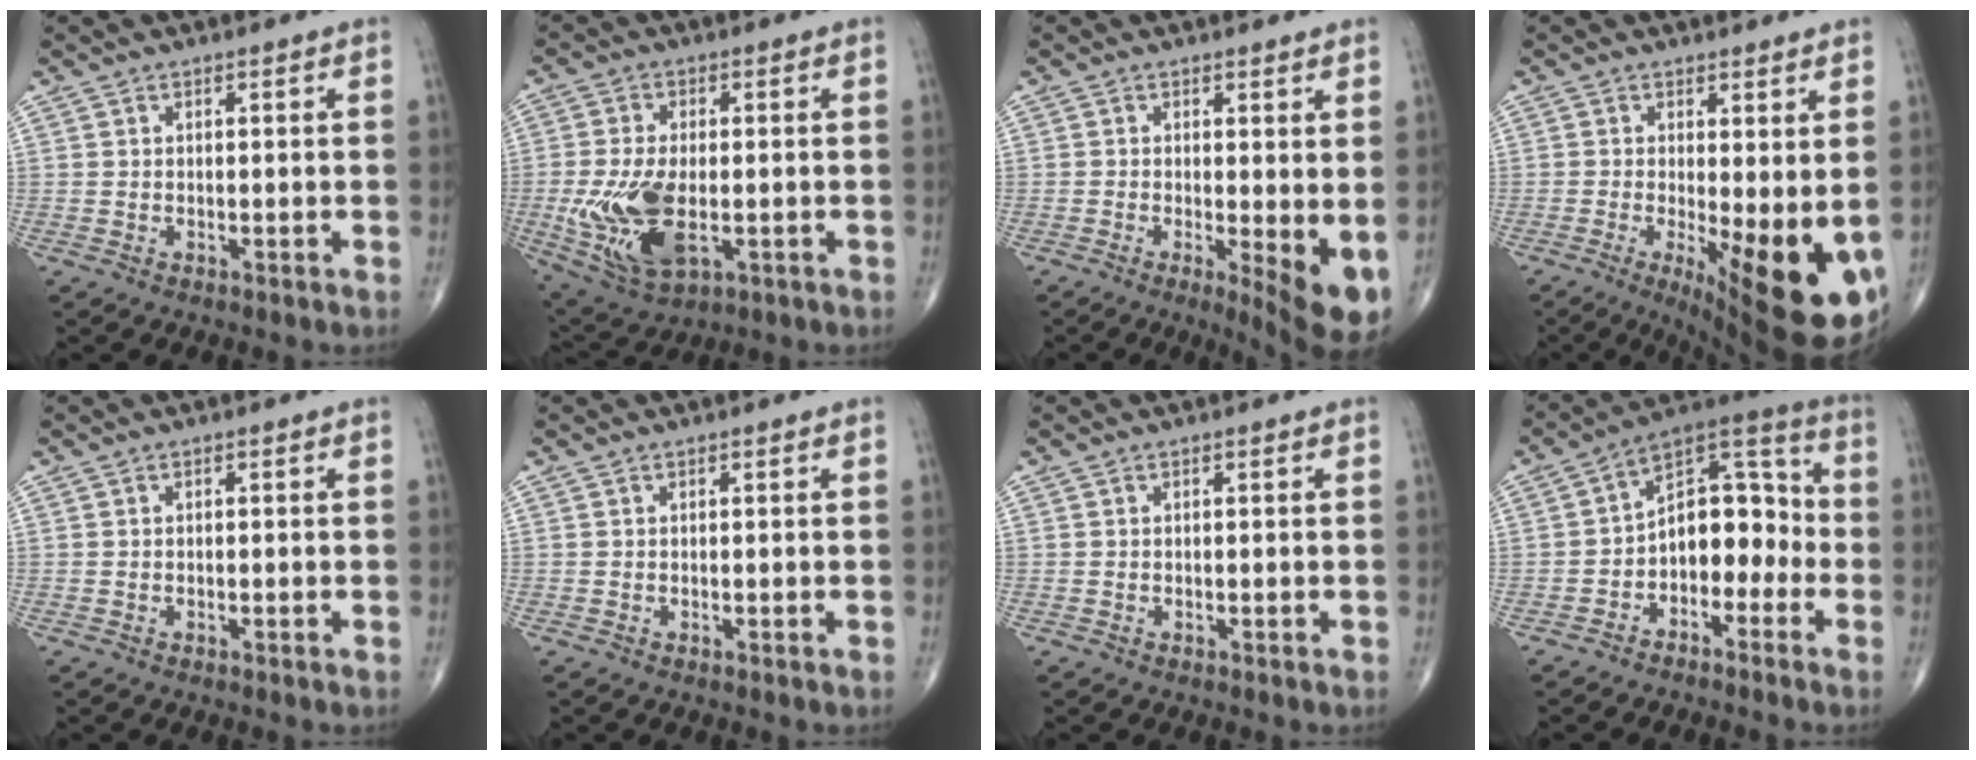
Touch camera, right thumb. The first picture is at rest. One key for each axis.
{"total": 13.8, "fx": -2.5, "fy": 7.2, "fz": 11.5, "tx": -0.238, "ty": -0.010, "tz": -0.031}
{"total": 7.6, "fx": -1.0, "fy": 2.1, "fz": 7.2, "tx": -0.102, "ty": -0.019, "tz": -0.012}
{"total": 15.0, "fx": -2.9, "fy": 4.9, "fz": 13.9, "tx": -0.176, "ty": -0.028, "tz": -0.023}
{"total": 0.0}
{"total": 0.0}
{"total": 0.0}
{"total": 12.2, "fx": -3.0, "fy": 7.8, "fz": 8.8, "tx": -0.095, "ty": 0.056, "tz": -0.063}